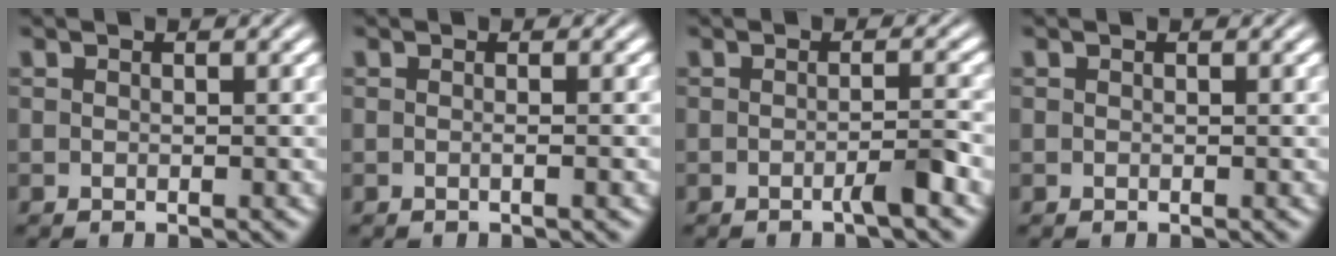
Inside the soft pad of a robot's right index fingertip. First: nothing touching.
{"total": 0.7, "force": [-0.3, -0.3, 0.6], "torque": [-0.015, 0.000, -0.007]}
{"total": 1.8, "force": [-1.2, -0.2, 1.4], "torque": [-0.014, 0.003, -0.023]}
{"total": 0.0}